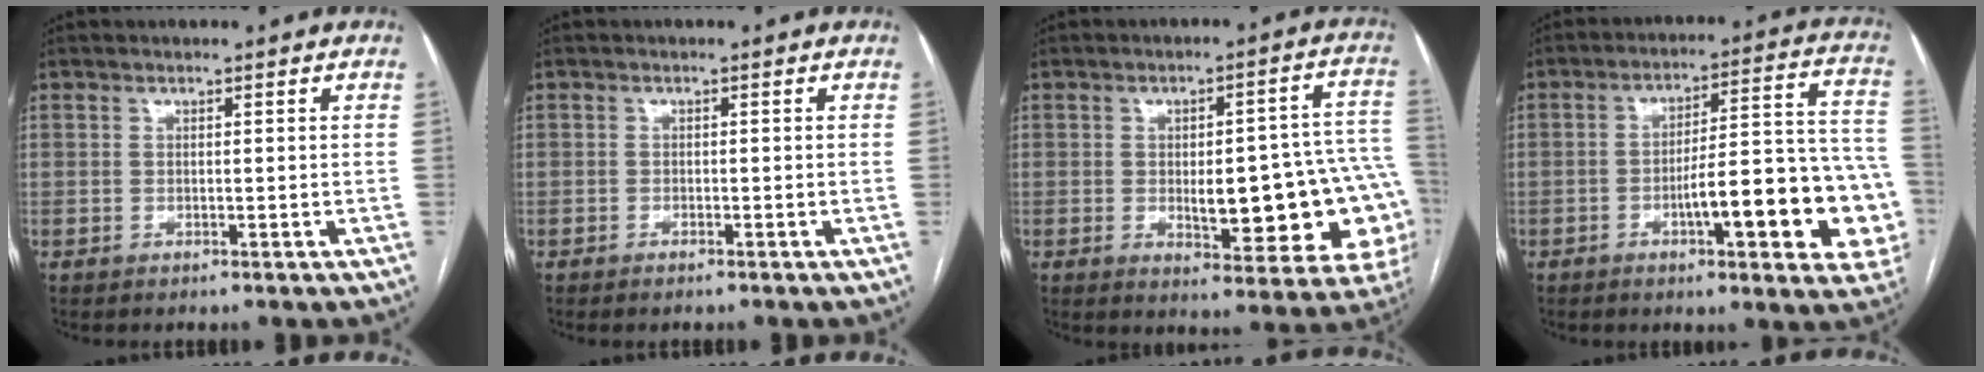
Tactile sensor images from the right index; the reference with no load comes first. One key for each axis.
{"total": 0.8, "fx": -0.7, "fy": 0.1, "fz": 0.4, "tx": -0.009, "ty": -0.001, "tz": -0.009}
{"total": 18.6, "fx": -3.3, "fy": 5.8, "fz": 17.4, "tx": -0.133, "ty": 0.034, "tz": -0.018}
{"total": 18.1, "fx": -5.6, "fy": 3.7, "fz": 16.8, "tx": -0.157, "ty": 0.040, "tz": -0.065}